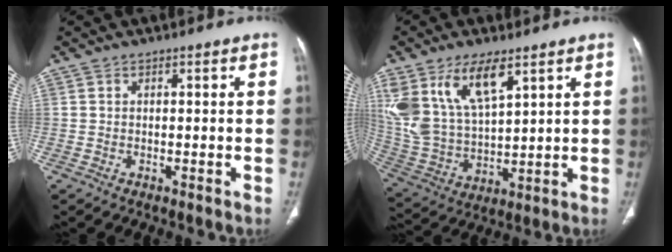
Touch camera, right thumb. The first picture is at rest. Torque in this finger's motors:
{"motor_torque": [0.98, 2.27, 1.62, 1.16, 0.19]}